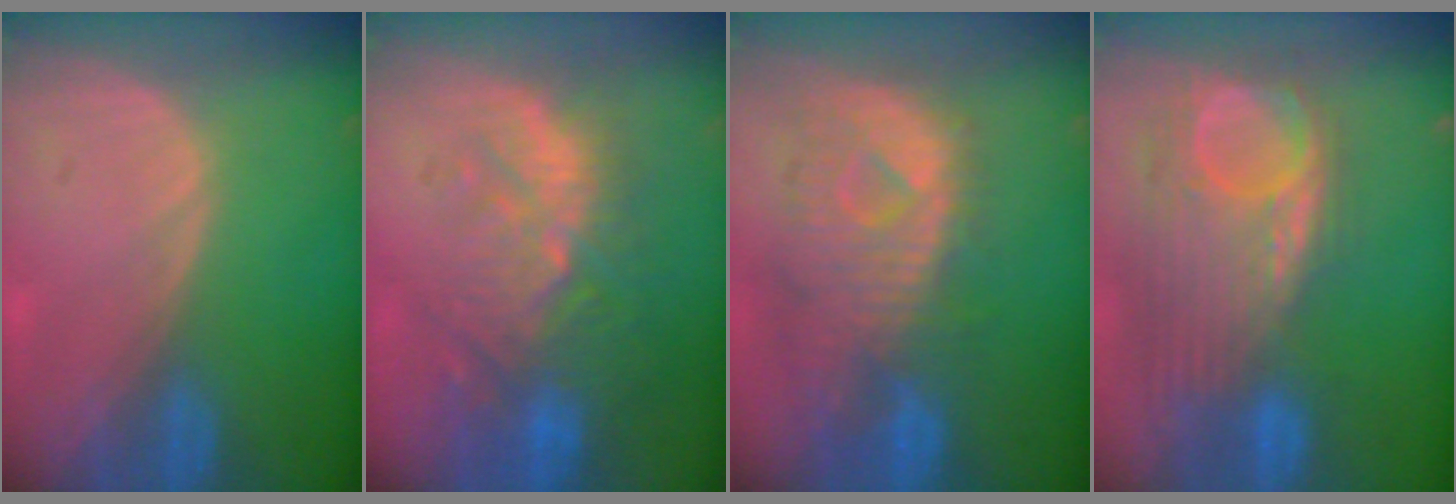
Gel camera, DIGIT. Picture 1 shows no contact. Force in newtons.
{"total": 11.1, "press": 9.8, "slide": 5.3}
{"total": 11.2, "press": 9.8, "slide": 5.4}
{"total": 11.9, "press": 10.4, "slide": 5.8}